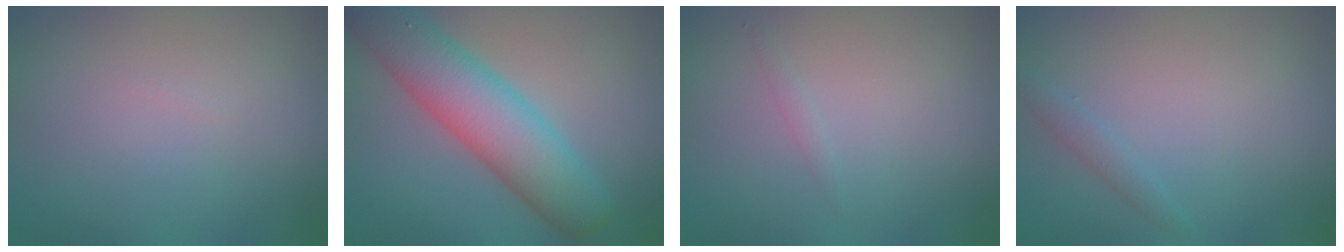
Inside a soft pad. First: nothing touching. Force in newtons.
{"total": 8.3, "press": 8.3, "slide": 0.4}
{"total": 0.6, "press": 0.6, "slide": 0.0}
{"total": 1.1, "press": 1.1, "slide": 0.1}